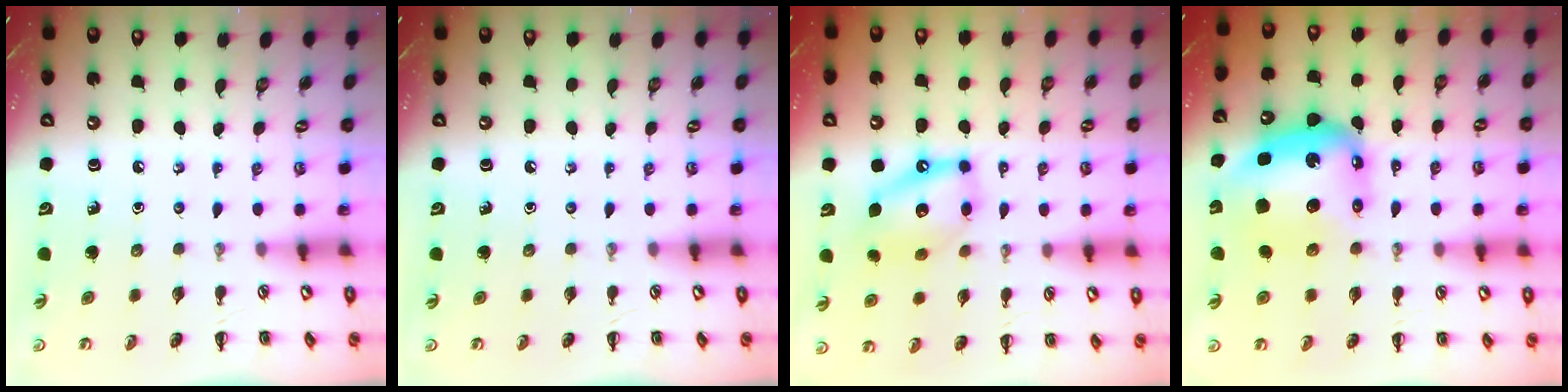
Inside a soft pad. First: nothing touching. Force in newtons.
{"total": 0.0}
{"total": 13.2, "press": 12.9, "slide": 3.0}
{"total": 9.5, "press": 9.0, "slide": 2.9}